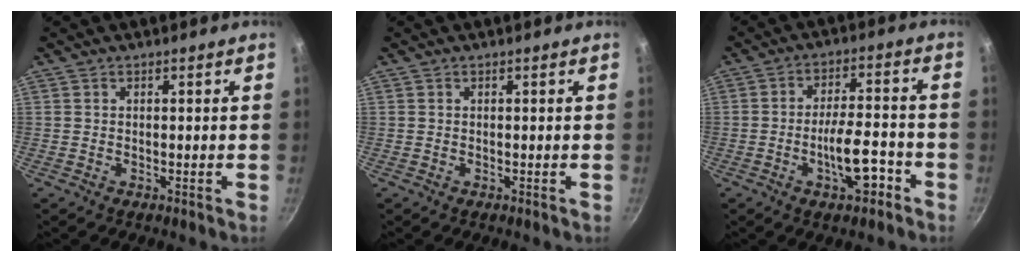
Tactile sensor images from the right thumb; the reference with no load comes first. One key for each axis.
{"total": 0.0}
{"total": 9.5, "fx": -4.2, "fy": 3.3, "fz": 7.8, "tx": -0.119, "ty": 0.034, "tz": -0.069}